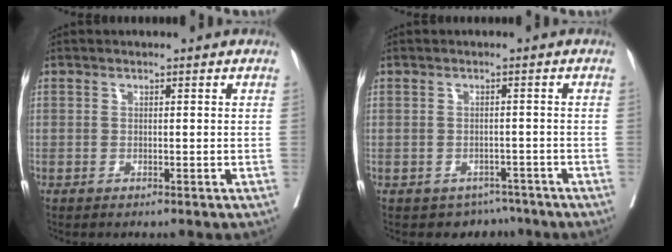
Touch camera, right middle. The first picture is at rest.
{"total": 4.1, "force": [-3.3, 2.4, -0.1], "torque": [0.011, 0.013, -0.042]}